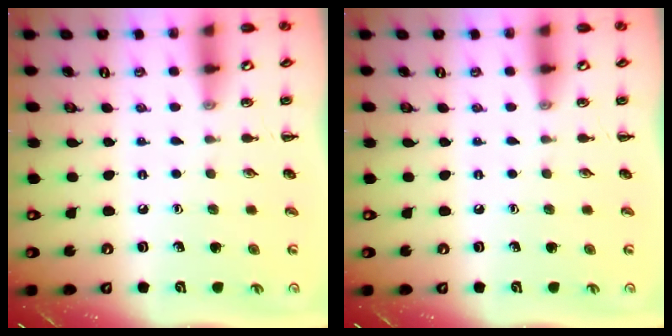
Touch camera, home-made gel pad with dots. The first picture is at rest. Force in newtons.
{"total": 0.0}